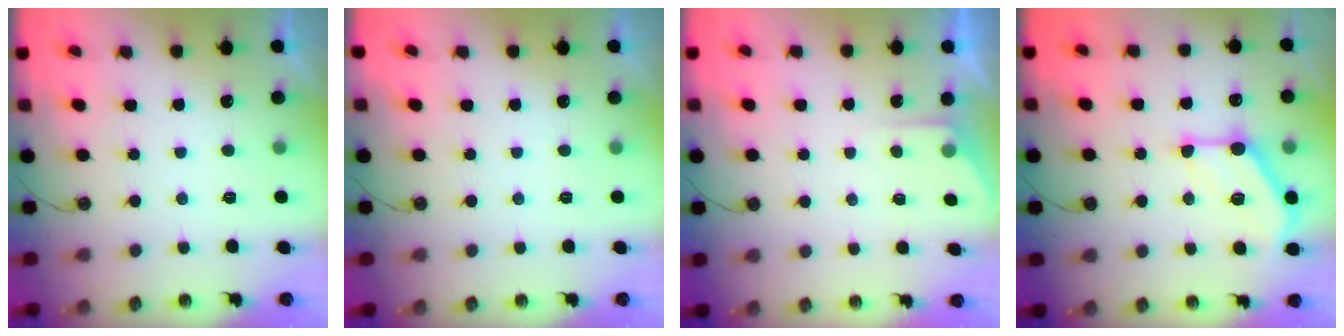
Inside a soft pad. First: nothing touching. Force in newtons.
{"total": 0.0}
{"total": 4.3, "press": 4.3, "slide": 0.4}
{"total": 13.7, "press": 13.7, "slide": 0.3}